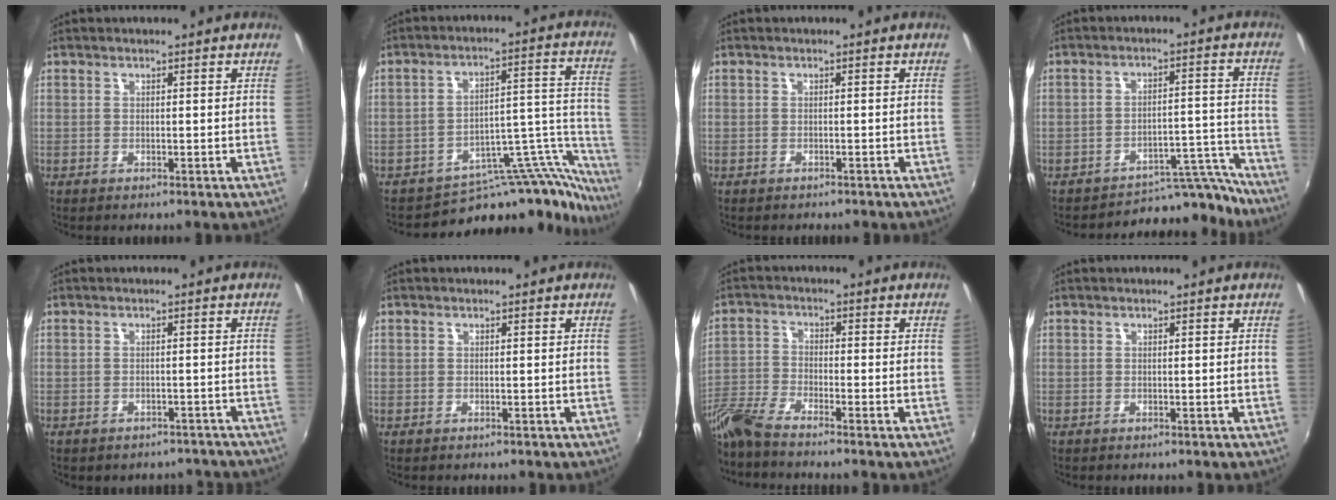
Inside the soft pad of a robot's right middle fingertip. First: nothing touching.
{"total": 18.0, "force": [-16.2, 6.0, 4.9], "torque": [-0.042, 0.055, -0.231]}
{"total": 1.3, "force": [-1.2, 0.4, 0.3], "torque": [-0.010, -0.002, -0.015]}
{"total": 12.2, "force": [-11.9, 2.4, 0.9], "torque": [0.001, 0.051, -0.162]}
{"total": 6.8, "force": [-5.9, 2.9, 1.5], "torque": [-0.030, 0.002, -0.060]}
{"total": 0.0}
{"total": 7.7, "force": [-6.7, 0.4, 3.8], "torque": [-0.092, -0.014, -0.141]}
{"total": 0.0}